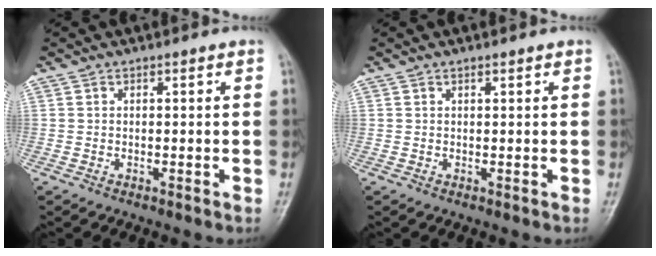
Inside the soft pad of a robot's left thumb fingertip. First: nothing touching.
{"total": 0.6, "force": [0.4, 0.1, 0.4], "torque": [-0.006, -0.001, 0.006]}